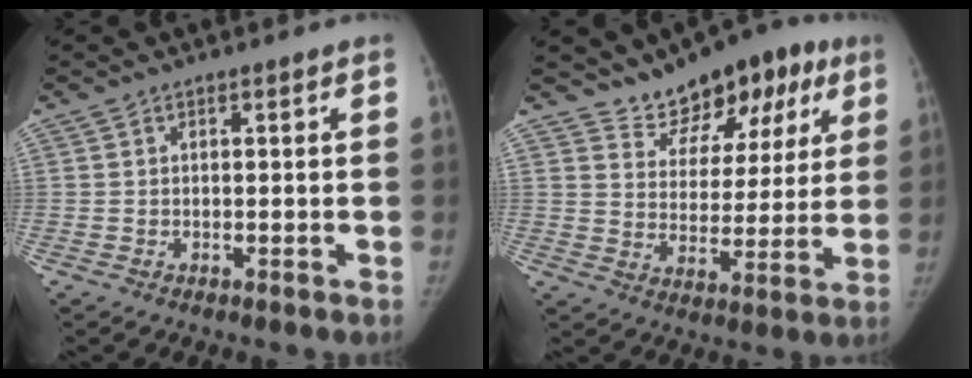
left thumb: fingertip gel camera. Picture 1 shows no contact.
{"total": 13.6, "force": [9.0, 7.9, 6.5], "torque": [-0.039, -0.028, 0.141]}